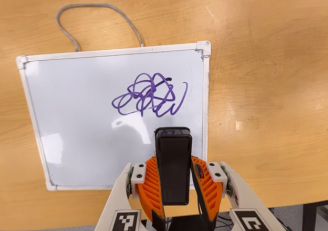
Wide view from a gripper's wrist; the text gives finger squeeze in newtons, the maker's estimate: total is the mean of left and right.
{"total": 4.5, "left": 3.3, "right": 5.8}